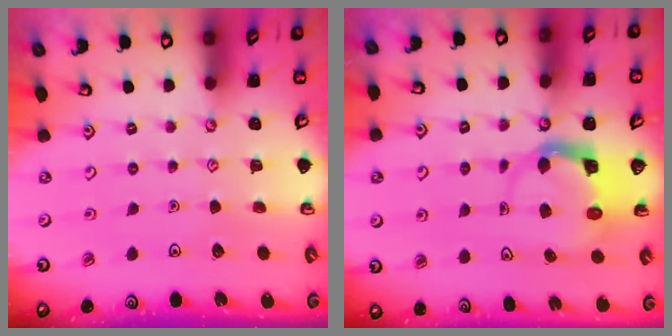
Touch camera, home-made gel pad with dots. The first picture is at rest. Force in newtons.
{"total": 3.7, "press": 3.6, "slide": 0.4}